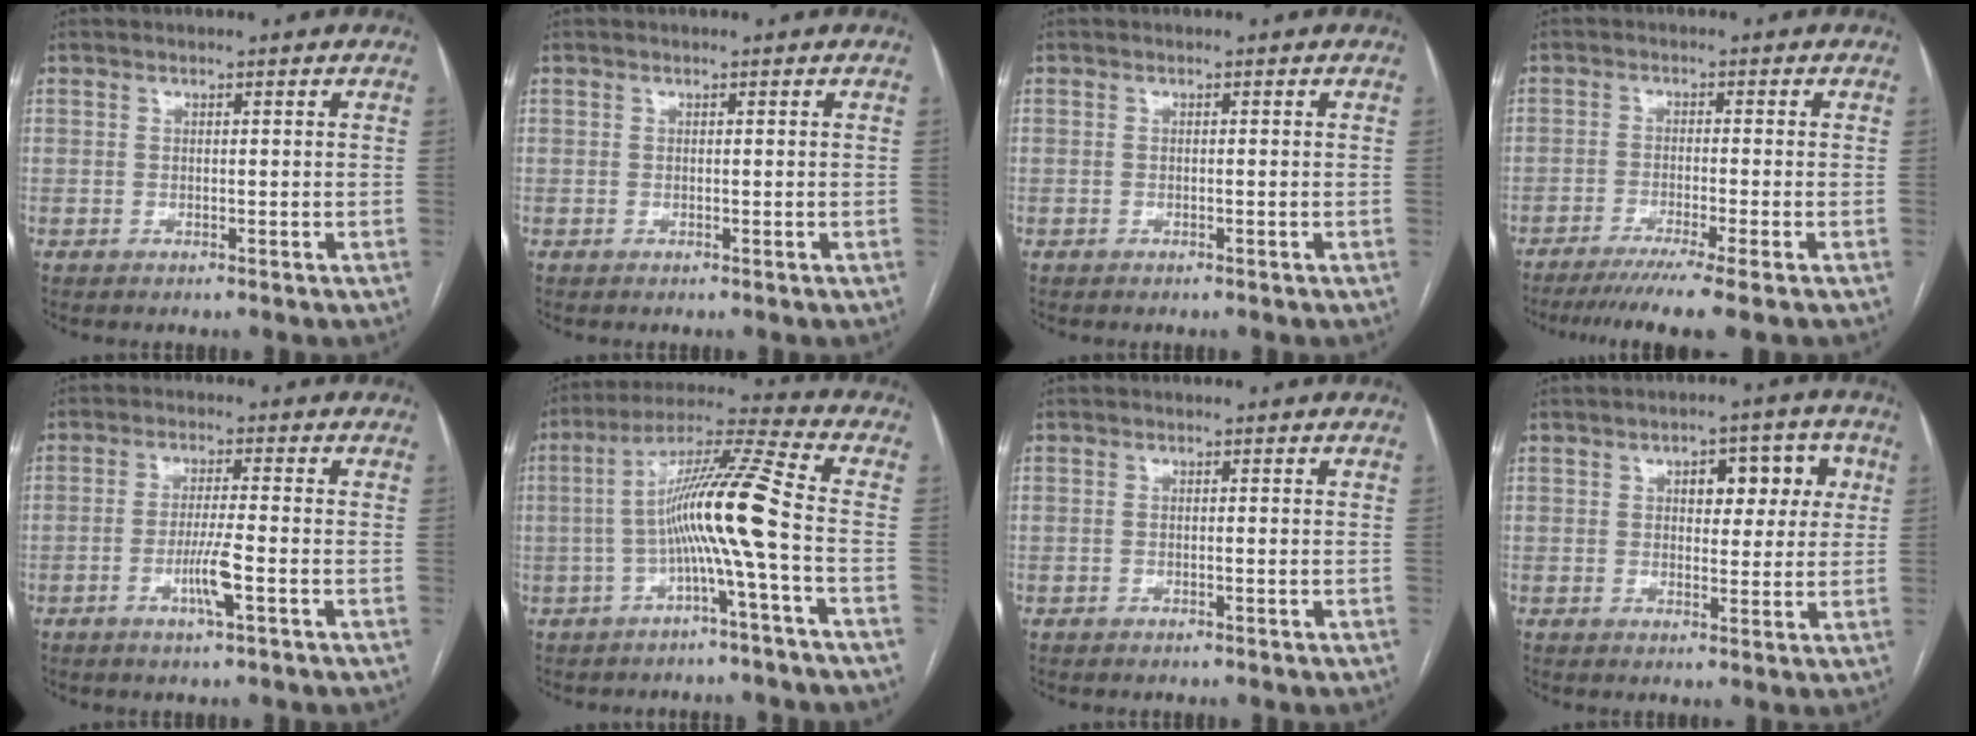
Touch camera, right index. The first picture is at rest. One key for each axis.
{"total": 0.0}
{"total": 0.0}
{"total": 9.0, "fx": -6.9, "fy": -1.2, "fz": 5.7, "tx": -0.077, "ty": -0.023, "tz": -0.106}
{"total": 5.3, "fx": -2.0, "fy": -0.1, "fz": 4.9, "tx": -0.092, "ty": -0.008, "tz": -0.038}
{"total": 11.7, "fx": -2.1, "fy": -1.5, "fz": 11.4, "tx": -0.205, "ty": 0.028, "tz": -0.043}
{"total": 0.8, "fx": -0.2, "fy": 0.2, "fz": 0.7, "tx": -0.014, "ty": 0.002, "tz": -0.002}
{"total": 7.5, "fx": 2.3, "fy": 3.7, "fz": 6.0, "tx": -0.067, "ty": 0.024, "tz": 0.030}